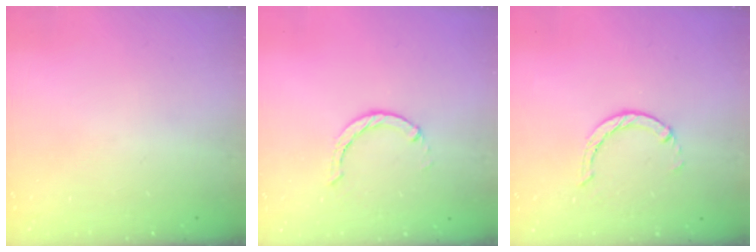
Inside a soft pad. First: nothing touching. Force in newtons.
{"total": 0.0}
{"total": 1.2, "press": 1.2, "slide": 0.2}